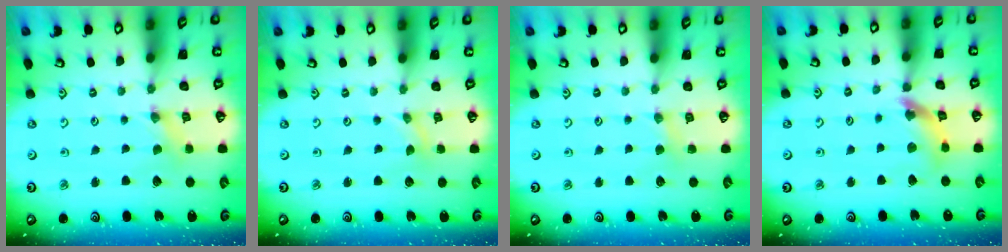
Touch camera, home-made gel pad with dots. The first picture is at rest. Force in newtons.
{"total": 0.0}
{"total": 3.7, "press": 3.6, "slide": 0.6}
{"total": 11.4, "press": 11.3, "slide": 1.3}